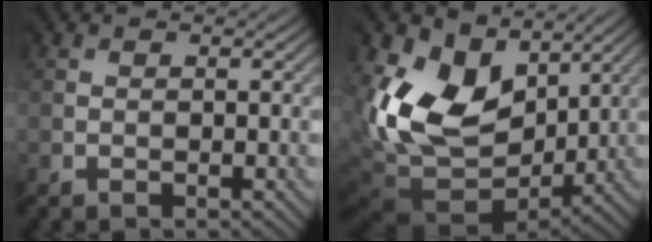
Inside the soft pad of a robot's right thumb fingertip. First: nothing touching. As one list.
[{"total": 15.0, "force": [5.6, 11.3, 8.1], "torque": [-0.185, 0.006, 0.117]}]